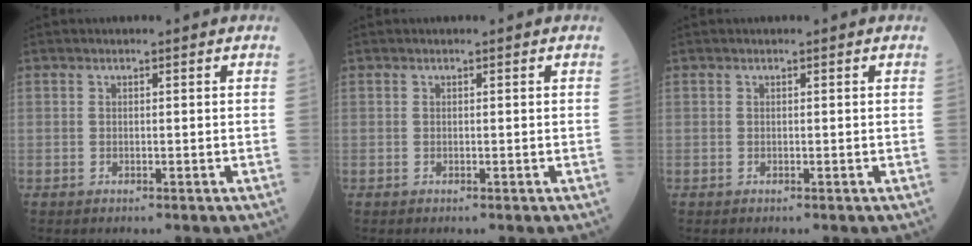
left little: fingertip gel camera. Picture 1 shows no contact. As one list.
[{"total": 0.0}, {"total": 0.0}]